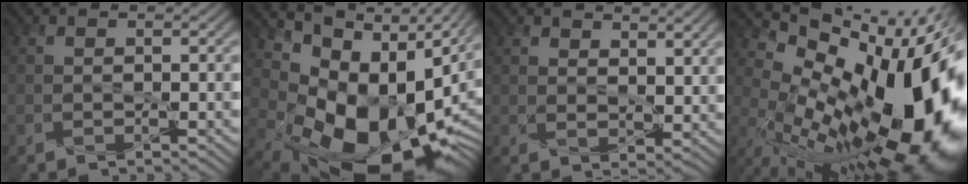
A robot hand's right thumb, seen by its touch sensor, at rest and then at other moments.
{"total": 17.4, "force": [2.2, 11.5, 12.9], "torque": [-0.187, -0.030, 0.091]}
{"total": 4.3, "force": [3.2, 2.0, 2.1], "torque": [-0.045, -0.003, 0.056]}
{"total": 20.1, "force": [0.9, 9.9, 17.4], "torque": [-0.253, -0.045, 0.037]}